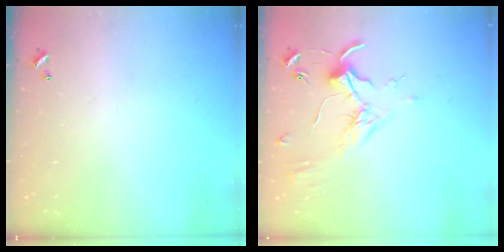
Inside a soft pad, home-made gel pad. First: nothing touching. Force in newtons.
{"total": 1.8, "press": 1.8, "slide": 0.4}